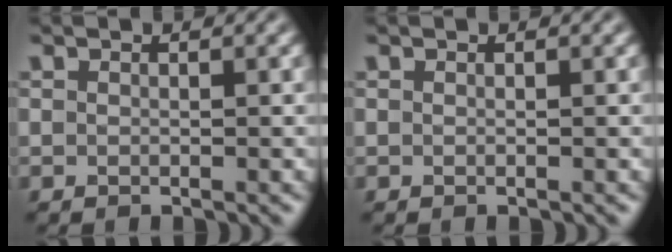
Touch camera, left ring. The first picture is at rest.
{"total": 0.0}